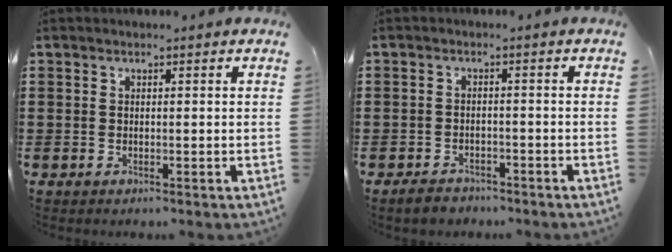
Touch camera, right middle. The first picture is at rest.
{"total": 2.2, "force": [-2.1, 0.8, 0.1], "torque": [-0.006, 0.002, -0.045]}